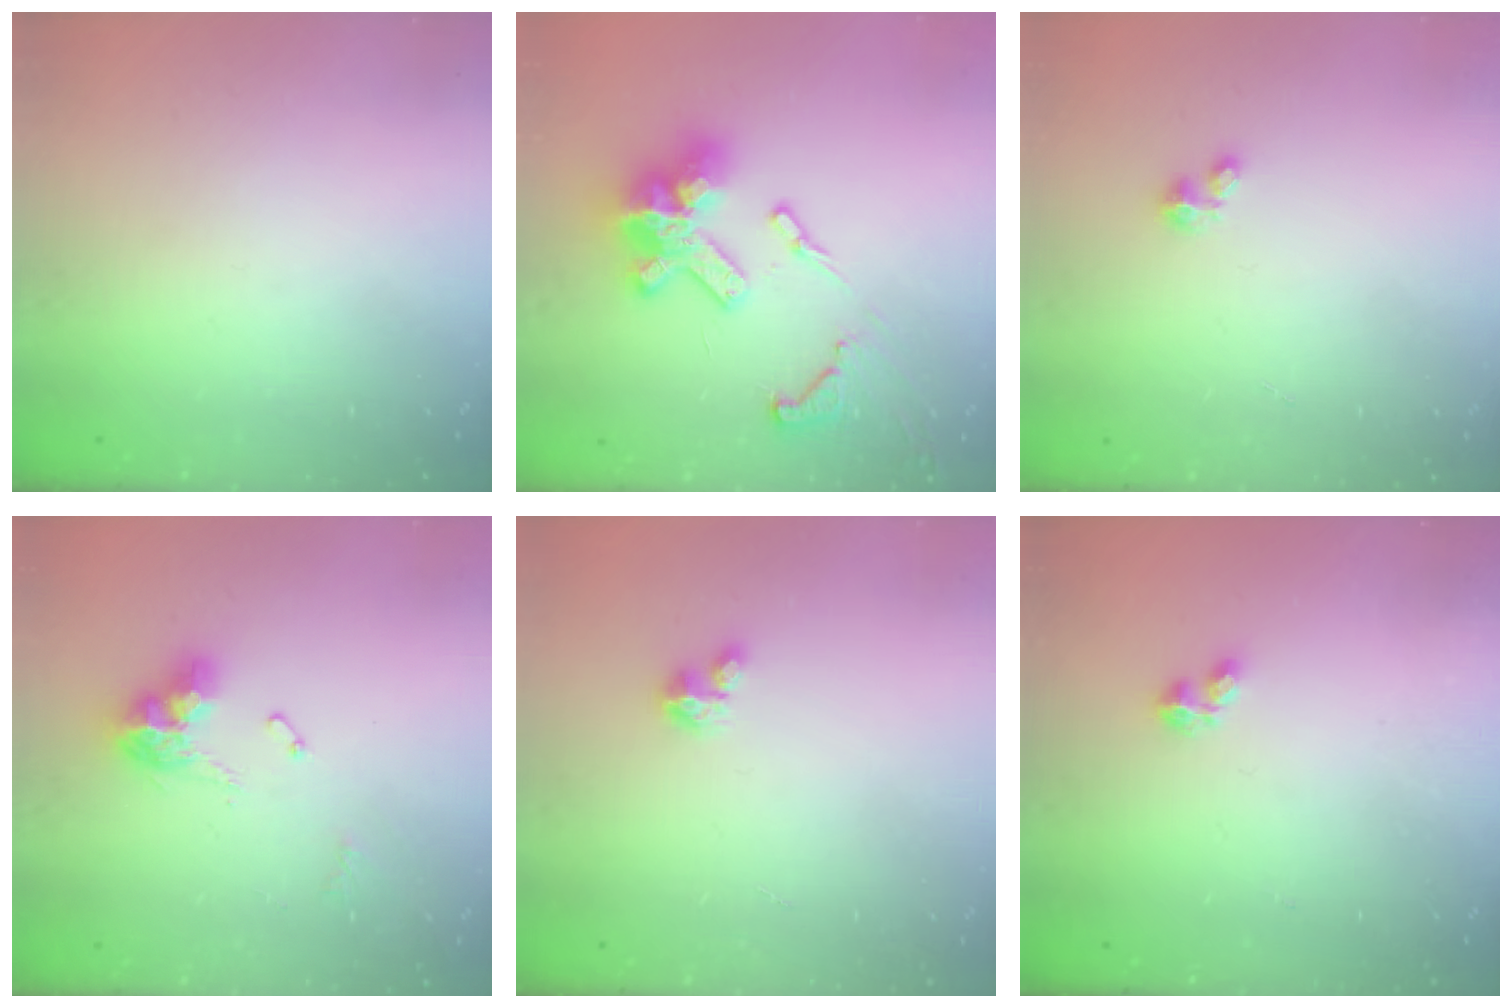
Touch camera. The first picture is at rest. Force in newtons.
{"total": 18.9, "press": 18.8, "slide": 1.2}
{"total": 0.9, "press": 0.9, "slide": 0.1}
{"total": 11.0, "press": 10.9, "slide": 1.3}
{"total": 2.8, "press": 2.8, "slide": 0.2}
{"total": 2.2, "press": 2.2, "slide": 0.4}